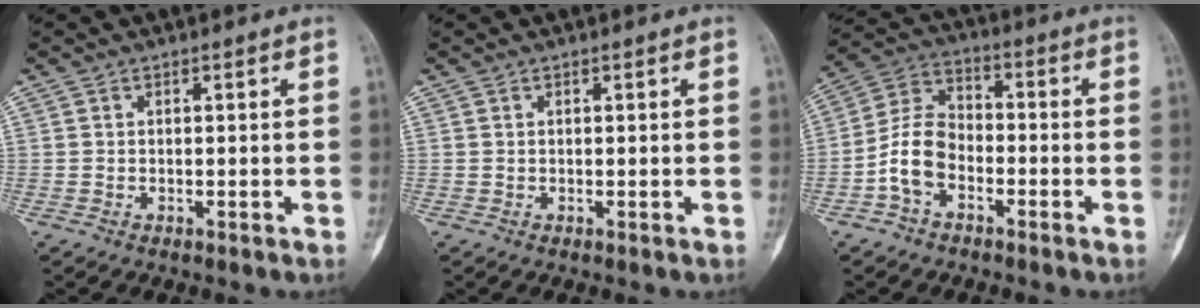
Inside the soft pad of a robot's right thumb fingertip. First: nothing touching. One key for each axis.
{"total": 0.0}
{"total": 9.3, "fx": -3.7, "fy": 6.1, "fz": 5.9, "tx": -0.107, "ty": 0.039, "tz": -0.081}